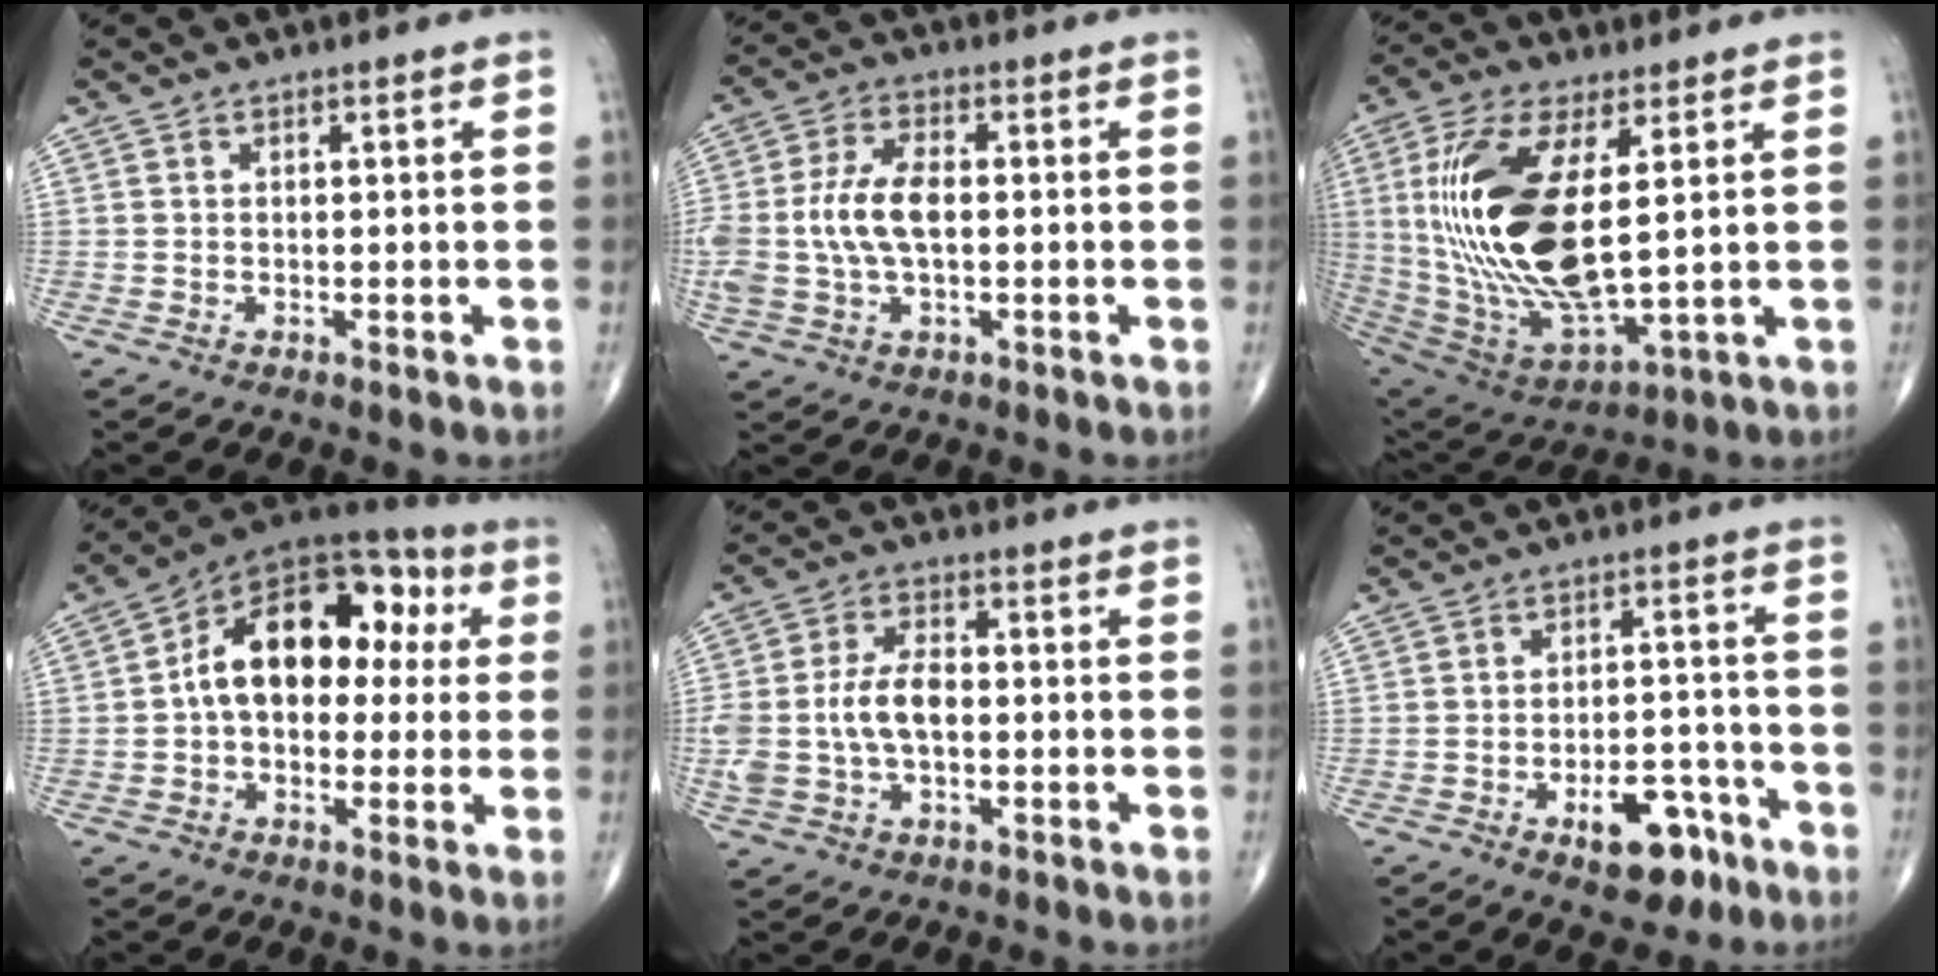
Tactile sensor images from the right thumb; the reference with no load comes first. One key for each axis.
{"total": 10.0, "fx": -0.2, "fy": 5.3, "fz": 8.5, "tx": -0.189, "ty": 0.016, "tz": -0.005}
{"total": 23.1, "fx": 3.5, "fy": 9.4, "fz": 20.8, "tx": -0.438, "ty": -0.026, "tz": 0.074}
{"total": 18.6, "fx": 2.4, "fy": 11.8, "fz": 14.2, "tx": -0.178, "ty": 0.048, "tz": 0.025}
{"total": 9.0, "fx": -0.8, "fy": 5.3, "fz": 7.3, "tx": -0.156, "ty": 0.022, "tz": -0.015}
{"total": 9.1, "fx": -5.1, "fy": 4.8, "fz": 5.9, "tx": -0.059, "ty": 0.041, "tz": -0.069}